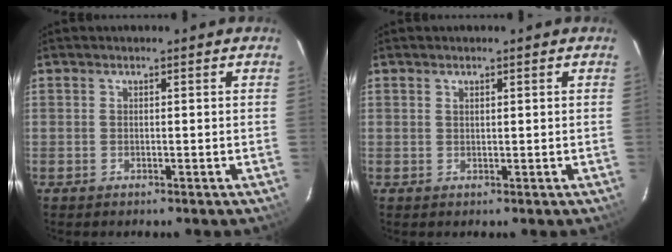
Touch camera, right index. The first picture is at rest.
{"total": 0.6, "force": [0.4, 0.2, 0.3], "torque": [-0.006, 0.001, 0.007]}